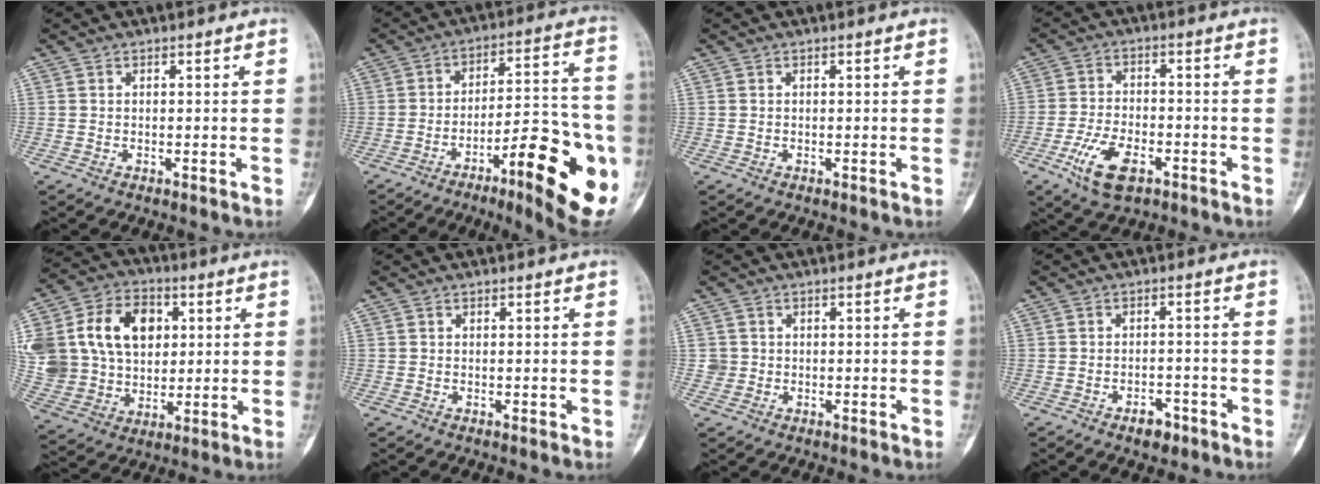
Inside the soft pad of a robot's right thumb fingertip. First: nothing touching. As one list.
[{"total": 21.1, "force": [-8.5, 5.3, 18.6], "torque": [-0.227, 0.038, -0.116]}, {"total": 0.0}, {"total": 9.5, "force": [-4.7, 4.7, 6.8], "torque": [-0.133, 0.014, -0.084]}, {"total": 27.8, "force": [6.5, 21.1, 16.9], "torque": [-0.367, 0.052, 0.137]}, {"total": 0.0}, {"total": 1.7, "force": [0.0, 1.7, 0.1], "torque": [0.009, 0.007, 0.000]}, {"total": 3.6, "force": [-2.4, 1.9, 2.0], "torque": [-0.022, 0.016, -0.035]}]